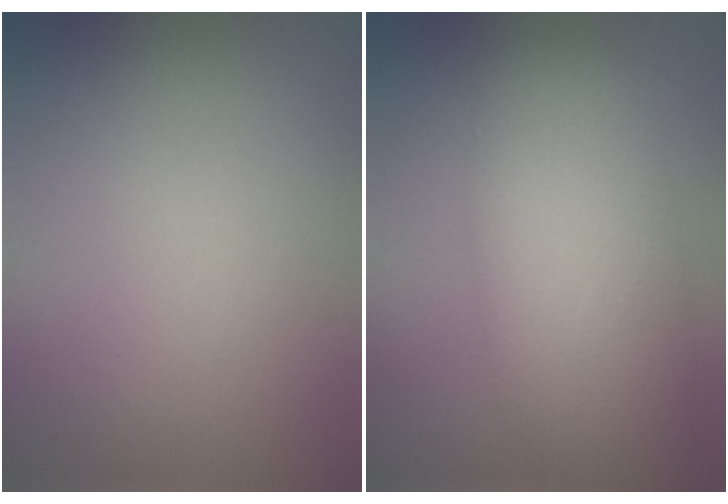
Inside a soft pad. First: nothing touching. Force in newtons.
{"total": 7.7, "press": 7.7, "slide": 0.6}